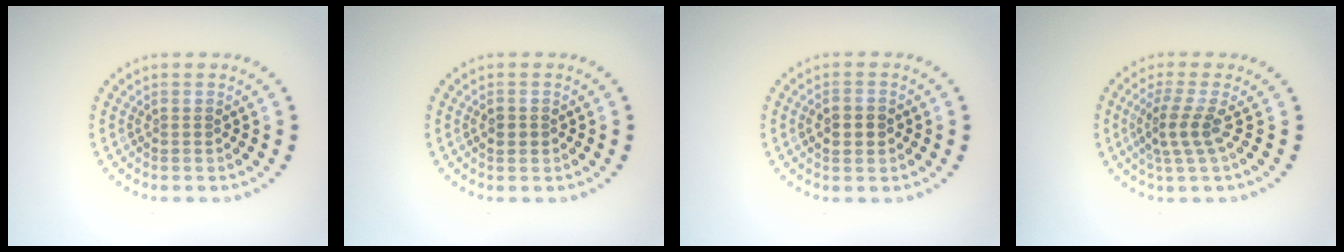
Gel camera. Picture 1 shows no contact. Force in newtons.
{"total": 1.4, "press": 1.4, "slide": 0.1}
{"total": 2.7, "press": 2.7, "slide": 0.2}
{"total": 2.6, "press": 1.9, "slide": 1.7}